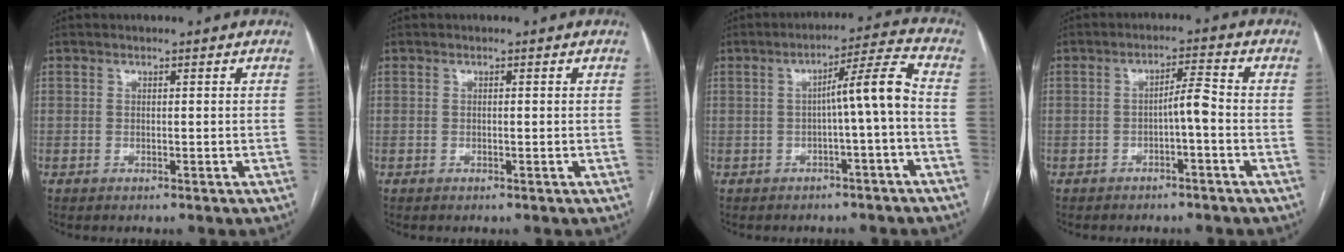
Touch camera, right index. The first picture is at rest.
{"total": 0.0}
{"total": 6.9, "force": [-1.1, -0.6, 6.8], "torque": [-0.101, 0.022, -0.013]}
{"total": 3.4, "force": [-1.1, 0.3, 3.2], "torque": [-0.049, 0.009, -0.017]}